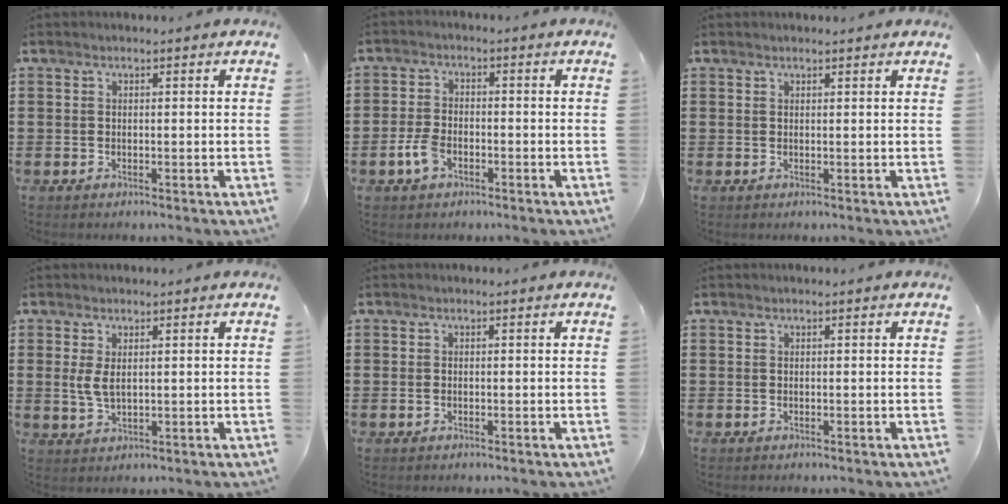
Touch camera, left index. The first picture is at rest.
{"total": 4.1, "force": [-1.8, 2.2, 3.0], "torque": [-0.079, -0.003, -0.038]}
{"total": 0.8, "force": [0.7, 0.0, 0.2], "torque": [-0.006, 0.000, 0.015]}
{"total": 3.3, "force": [0.7, 1.4, 2.9], "torque": [-0.074, -0.001, 0.007]}
{"total": 0.6, "force": [-0.3, 0.3, 0.4], "torque": [-0.011, -0.002, -0.004]}
{"total": 0.0}